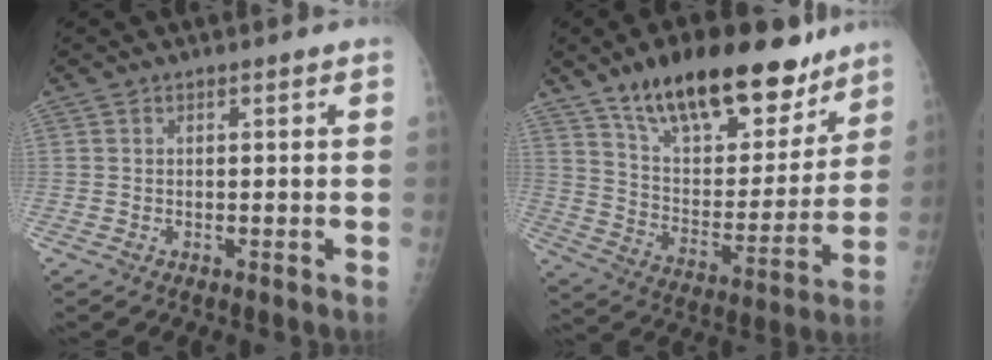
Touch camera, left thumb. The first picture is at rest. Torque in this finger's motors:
{"motor_torque": [1.03, 1.01, 1.37, -1.40, 0.28]}